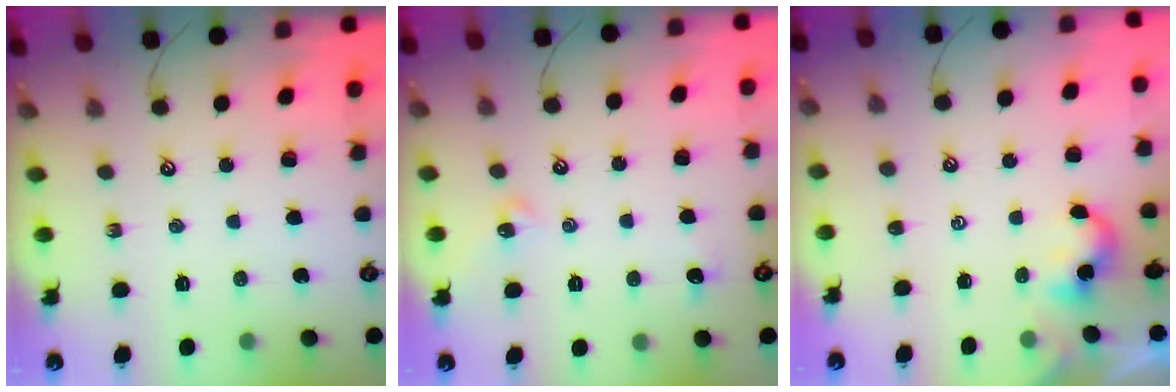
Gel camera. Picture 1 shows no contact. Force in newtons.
{"total": 0.8, "press": 0.6, "slide": 0.4}
{"total": 1.6, "press": 1.5, "slide": 0.2}